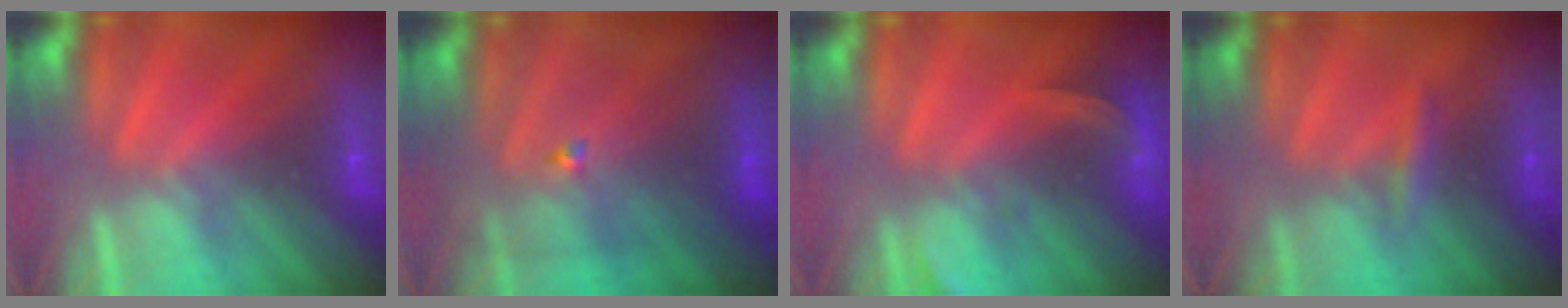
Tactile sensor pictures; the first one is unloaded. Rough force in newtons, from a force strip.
{"total": 4.5}
{"total": 2.6}
{"total": 2.4}